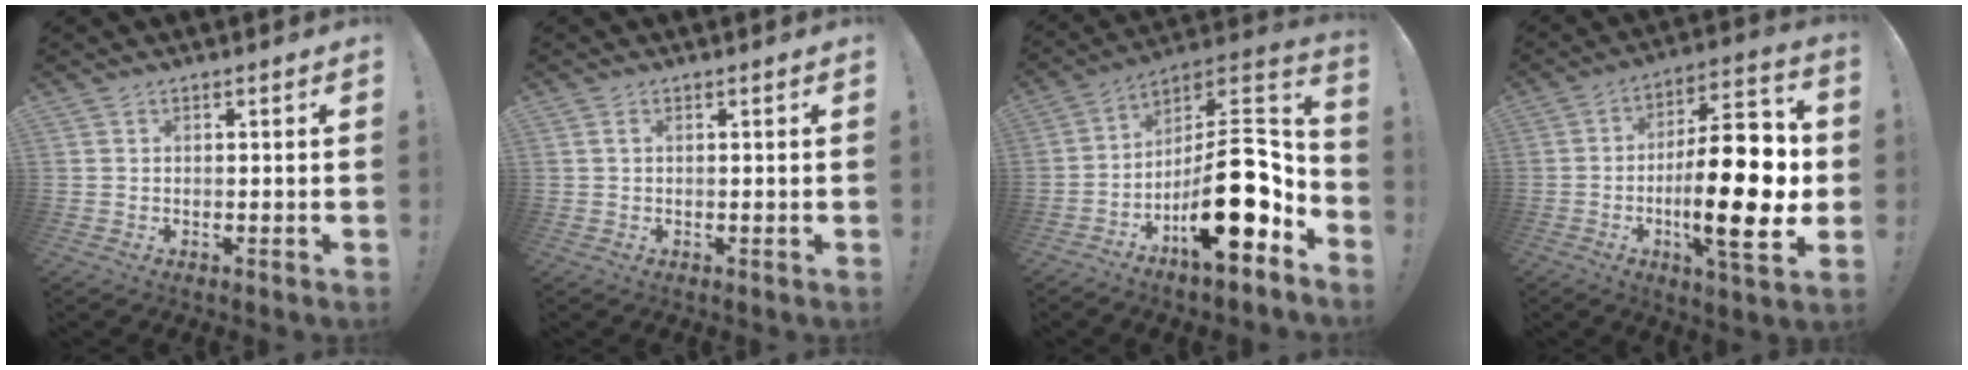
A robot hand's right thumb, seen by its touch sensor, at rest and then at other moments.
{"total": 0.9, "force": [0.3, 0.3, 0.7], "torque": [-0.016, 0.002, 0.005]}
{"total": 21.7, "force": [-6.4, 8.5, 19.0], "torque": [-0.295, 0.023, -0.100]}
{"total": 23.4, "force": [-3.3, 7.9, 21.8], "torque": [-0.344, 0.009, -0.054]}